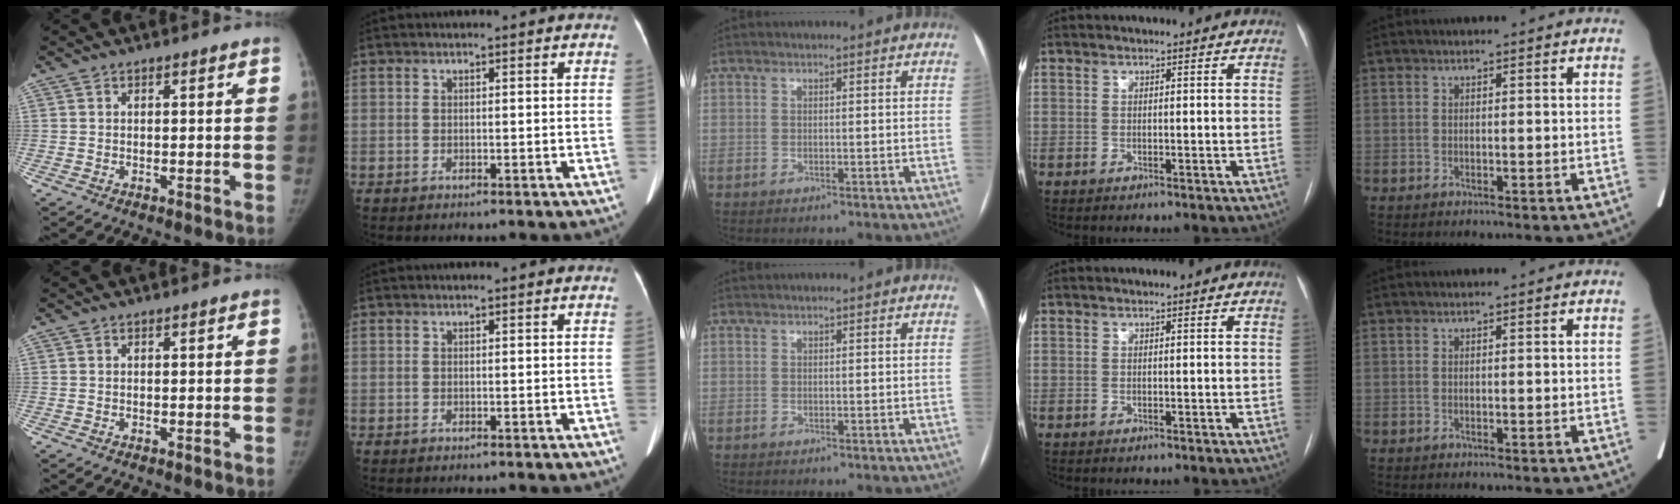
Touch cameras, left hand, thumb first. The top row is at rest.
{}